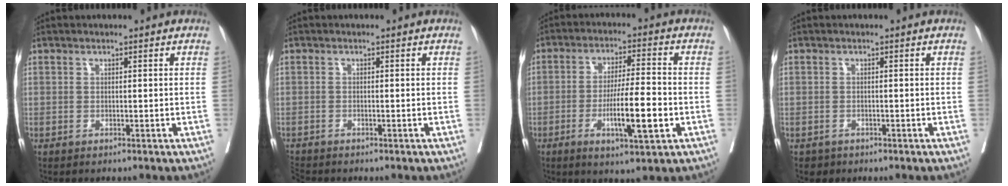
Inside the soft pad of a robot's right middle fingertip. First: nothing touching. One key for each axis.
{"total": 1.8, "fx": -1.8, "fy": 0.4, "fz": 0.0, "tx": 0.000, "ty": -0.009, "tz": -0.033}
{"total": 10.0, "fx": -3.2, "fy": 0.9, "fz": 9.4, "tx": -0.161, "ty": -0.010, "tz": -0.054}
{"total": 1.2, "fx": -0.9, "fy": 0.9, "fz": 0.0, "tx": -0.001, "ty": 0.002, "tz": -0.012}